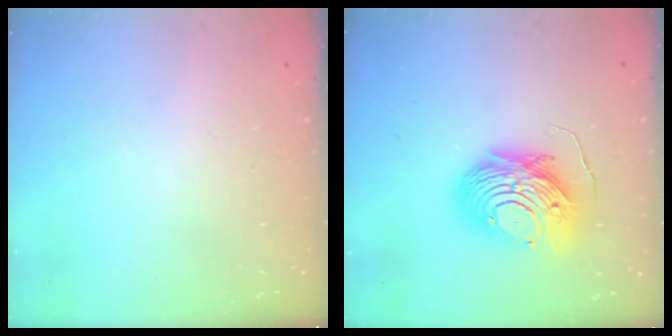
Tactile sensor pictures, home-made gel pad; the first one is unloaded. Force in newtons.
{"total": 12.9, "press": 12.8, "slide": 1.1}